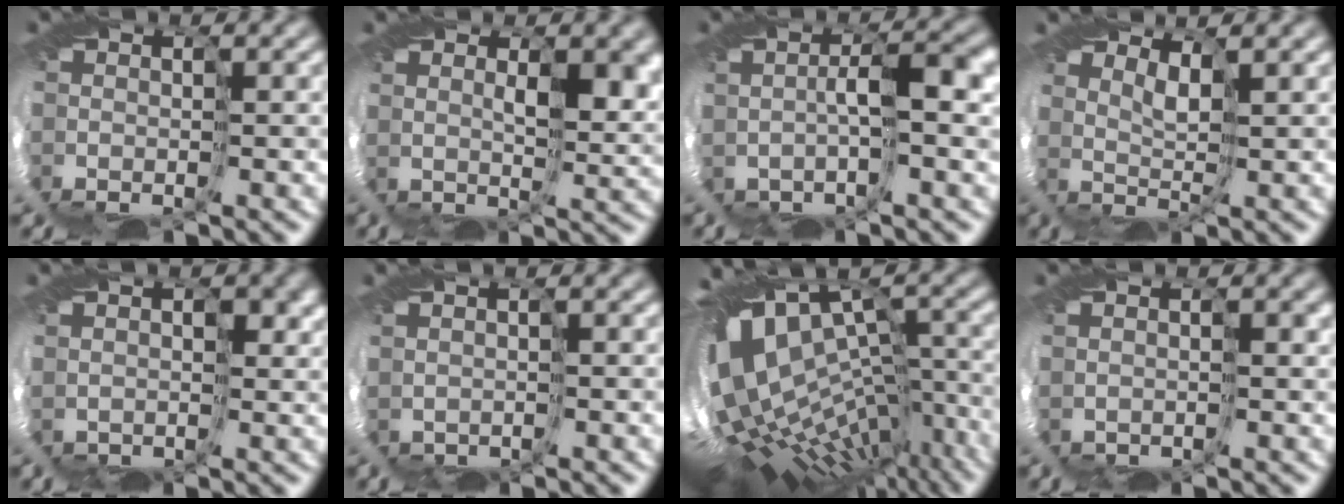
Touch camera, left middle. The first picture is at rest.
{"total": 2.8, "force": [1.4, 0.6, 2.4], "torque": [-0.055, 0.002, 0.027]}
{"total": 2.8, "force": [-0.1, 0.1, 2.8], "torque": [-0.063, 0.008, -0.006]}
{"total": 1.7, "force": [1.1, -1.2, -0.5], "torque": [-0.007, 0.002, 0.018]}
{"total": 3.3, "force": [1.7, 2.2, 1.7], "torque": [-0.020, 0.020, 0.033]}
{"total": 0.6, "force": [0.5, -0.1, -0.4], "torque": [0.005, 0.007, 0.018]}
{"total": 14.4, "force": [-2.9, 7.7, 11.8], "torque": [-0.197, 0.042, 0.014]}
{"total": 0.6, "force": [0.5, 0.2, 0.3], "torque": [0.000, 0.009, 0.015]}